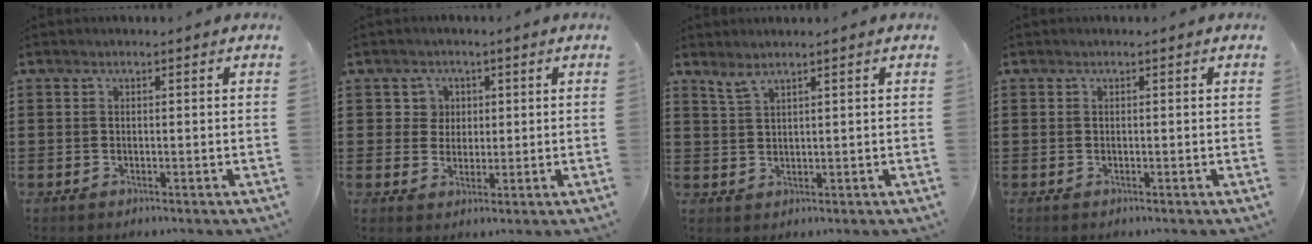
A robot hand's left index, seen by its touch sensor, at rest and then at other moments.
{"total": 3.3, "force": [1.0, 3.0, 0.6], "torque": [-0.021, 0.006, 0.013]}
{"total": 2.2, "force": [1.7, 0.3, 1.2], "torque": [-0.029, 0.000, 0.033]}
{"total": 0.0}